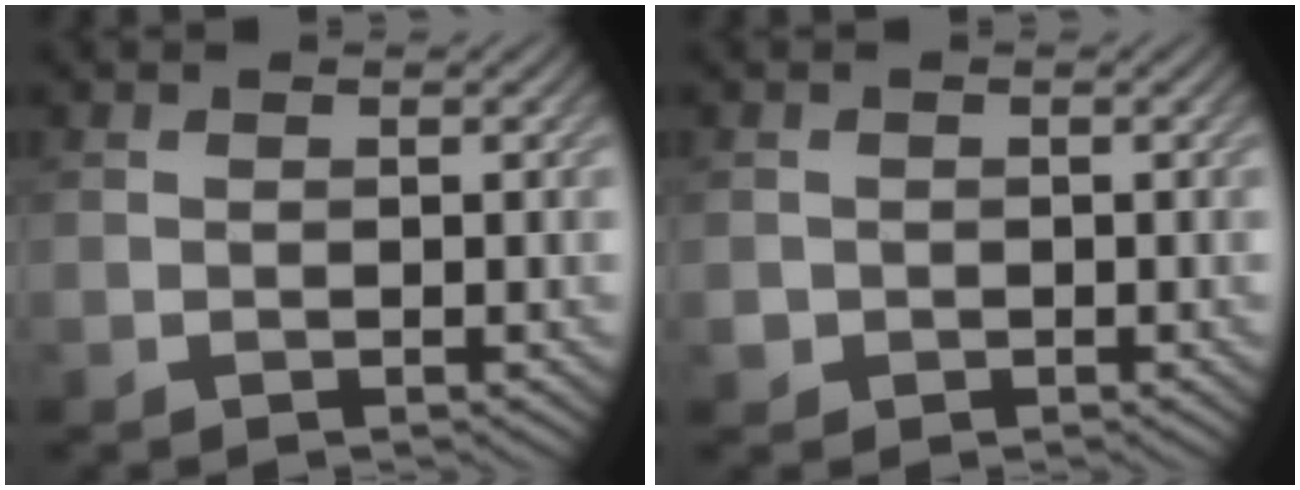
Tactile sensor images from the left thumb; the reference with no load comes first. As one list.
[{"total": 1.3, "force": [-0.3, 1.3, 0.1], "torque": [0.001, -0.006, -0.009]}]